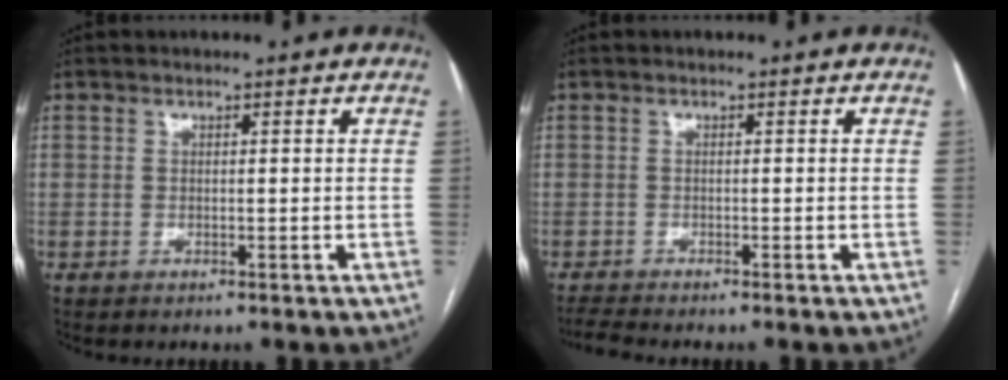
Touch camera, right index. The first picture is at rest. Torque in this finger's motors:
{"motor_torque": [-1.55, -0.59, -1.05, -0.21]}